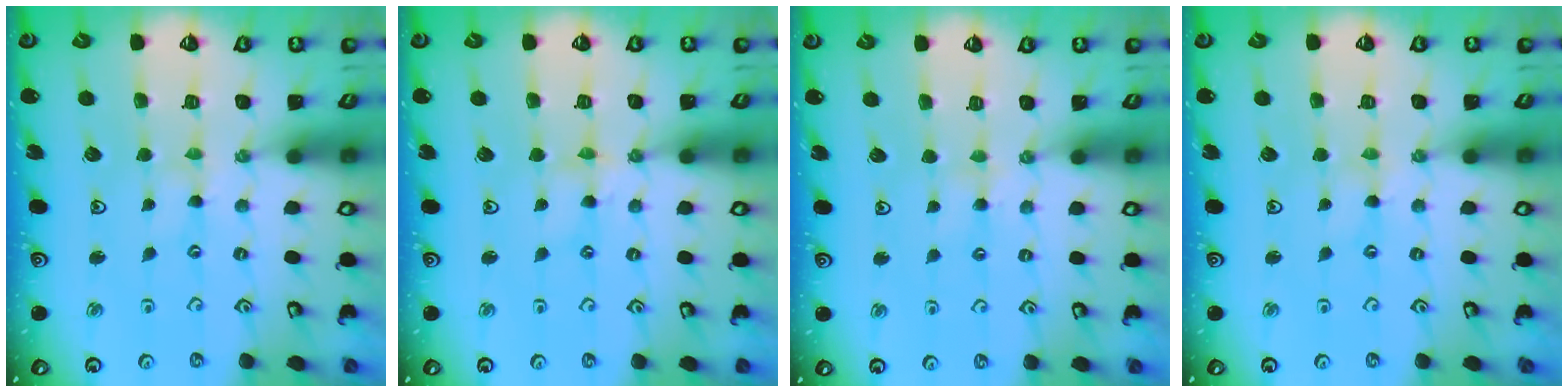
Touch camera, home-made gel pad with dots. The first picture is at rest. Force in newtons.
{"total": 2.0, "press": 2.0, "slide": 0.3}
{"total": 3.0, "press": 3.0, "slide": 0.4}
{"total": 0.6, "press": 0.5, "slide": 0.1}